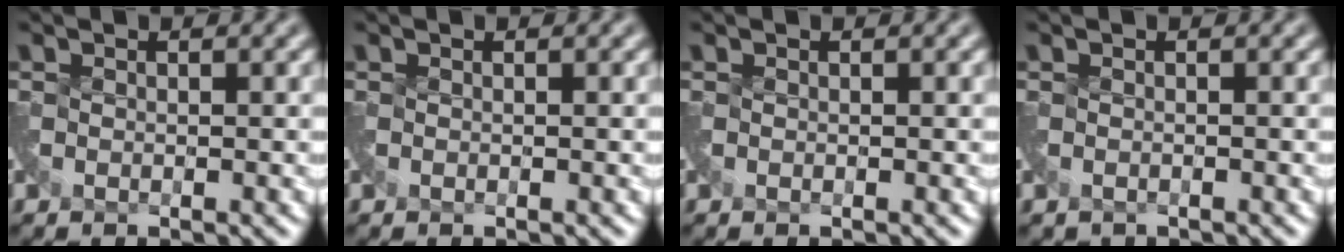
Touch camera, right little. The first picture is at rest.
{"total": 0.0}
{"total": 0.0}
{"total": 0.8, "force": [-0.7, 0.4, 0.0], "torque": [-0.004, -0.009, -0.016]}